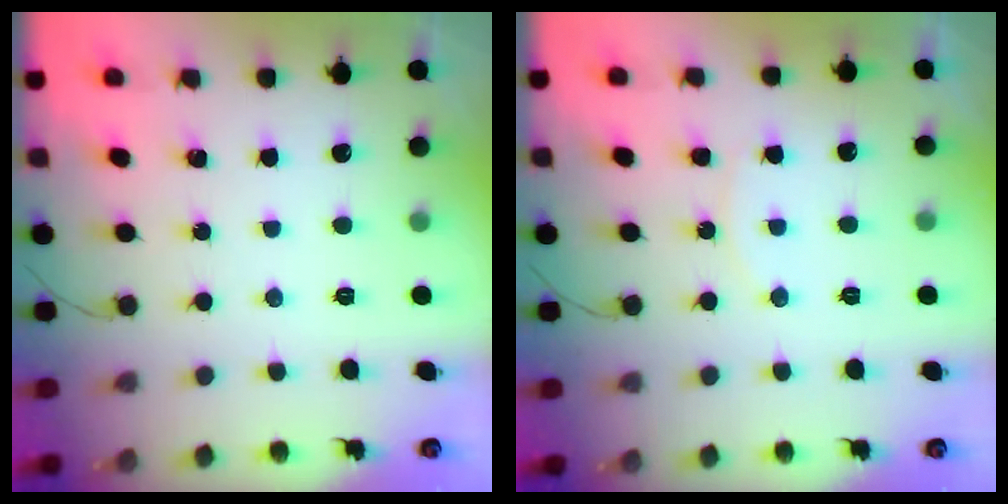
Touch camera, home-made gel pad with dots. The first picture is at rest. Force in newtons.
{"total": 5.0, "press": 4.9, "slide": 0.4}